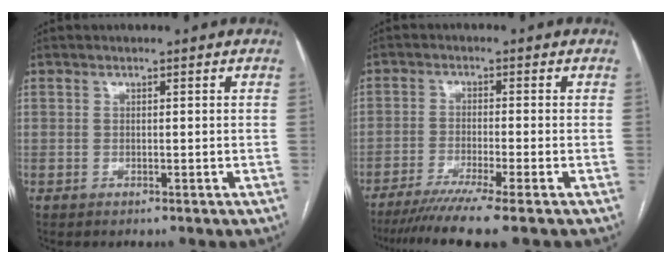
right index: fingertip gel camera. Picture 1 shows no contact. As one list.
[{"total": 8.5, "force": [-6.6, -1.3, 5.2], "torque": [-0.071, -0.025, -0.107]}]